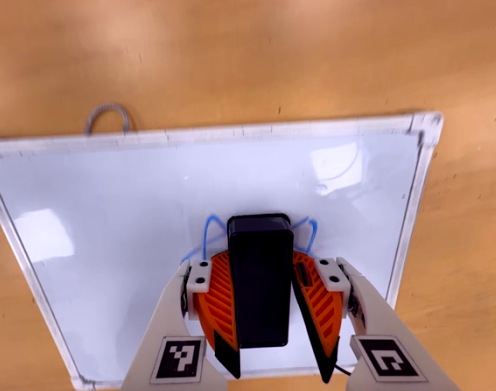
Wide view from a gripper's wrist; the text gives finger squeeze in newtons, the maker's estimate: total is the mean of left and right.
{"total": 10.2, "left": 11.3, "right": 9.1}